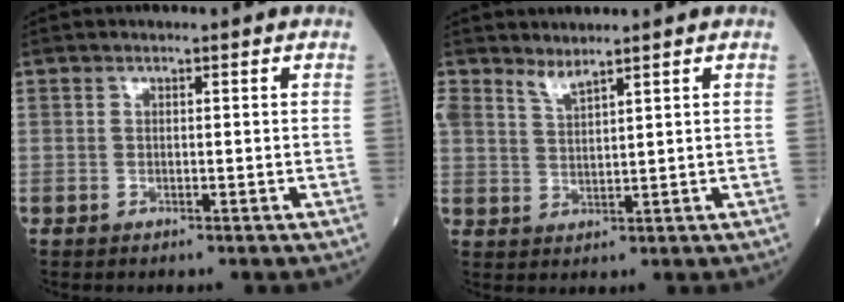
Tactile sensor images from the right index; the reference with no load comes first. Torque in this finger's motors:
{"motor_torque": [0.09, 0.15, -0.01, 0.05]}